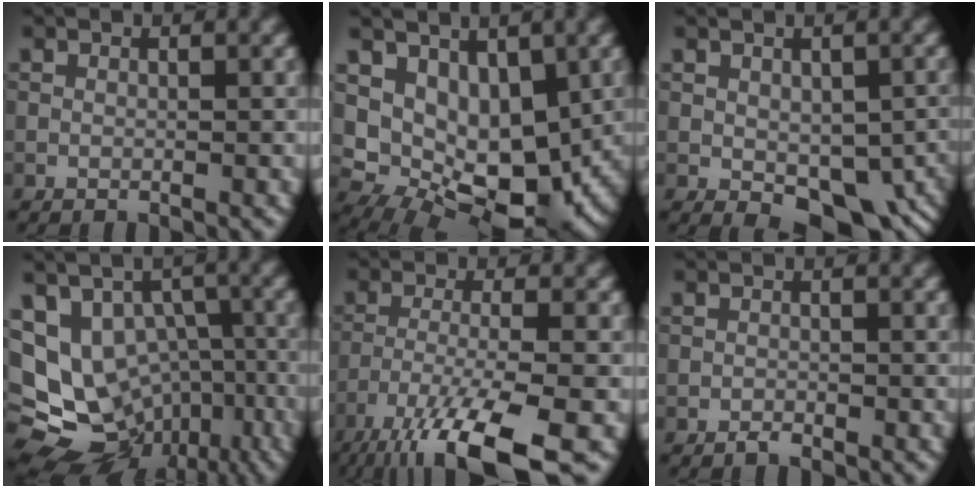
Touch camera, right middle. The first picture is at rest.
{"total": 9.4, "force": [1.6, 6.0, 7.1], "torque": [-0.095, -0.017, 0.037]}
{"total": 8.2, "force": [-2.7, 4.7, 6.2], "torque": [-0.090, -0.027, -0.019]}
{"total": 14.7, "force": [-4.2, 11.9, 7.6], "torque": [-0.144, -0.009, -0.037]}
{"total": 11.4, "force": [-7.5, 2.6, 8.2], "torque": [-0.155, -0.017, -0.135]}
{"total": 0.6, "force": [-0.5, 0.2, 0.3], "torque": [-0.002, 0.003, -0.011]}